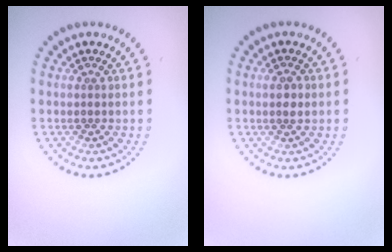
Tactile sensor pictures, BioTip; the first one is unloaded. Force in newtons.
{"total": 1.2, "press": 1.2, "slide": 0.4}